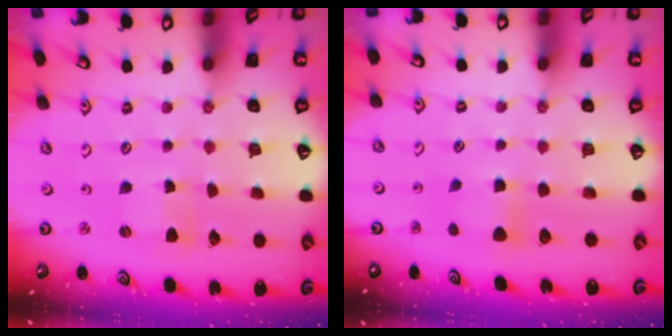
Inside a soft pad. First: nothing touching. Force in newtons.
{"total": 5.4, "press": 5.4, "slide": 0.8}